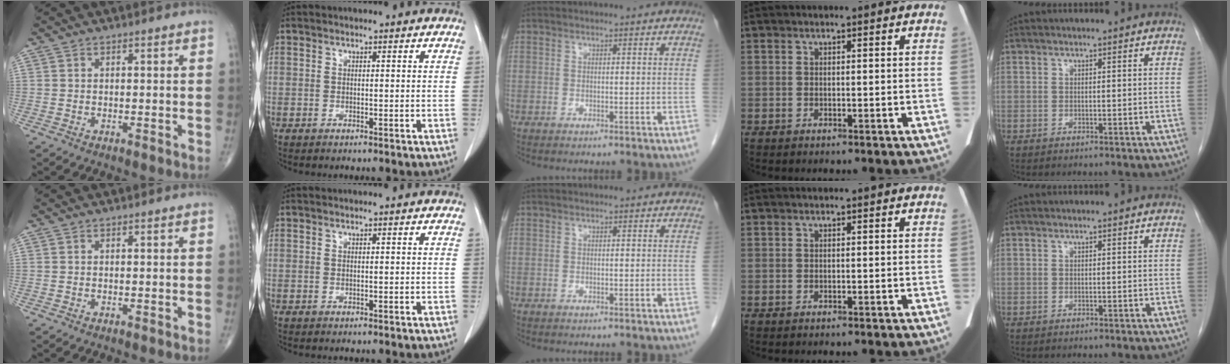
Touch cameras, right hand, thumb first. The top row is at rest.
{}